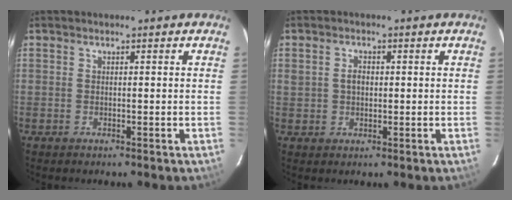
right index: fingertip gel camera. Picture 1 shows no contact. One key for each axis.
{"total": 2.7, "fx": 0.3, "fy": 2.1, "fz": 1.7, "tx": -0.029, "ty": 0.007, "tz": 0.006}